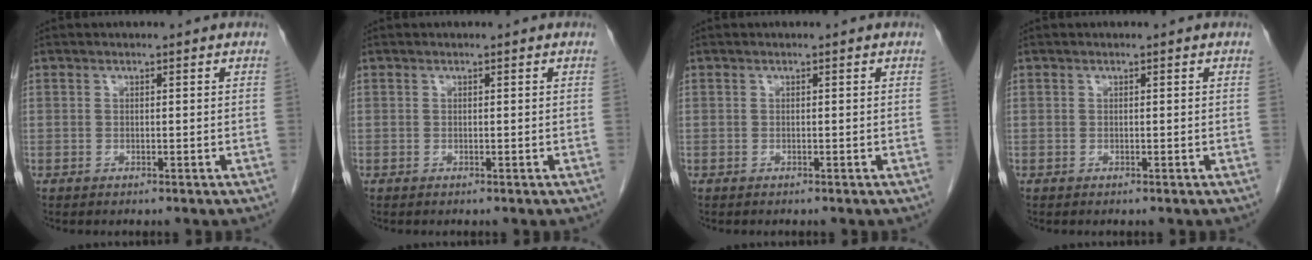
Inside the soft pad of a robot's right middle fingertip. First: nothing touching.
{"total": 0.0}
{"total": 0.0}
{"total": 0.0}